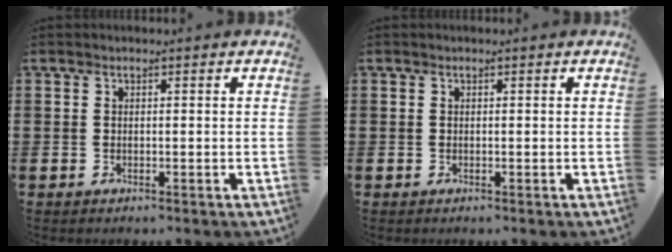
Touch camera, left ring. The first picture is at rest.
{"total": 0.0}